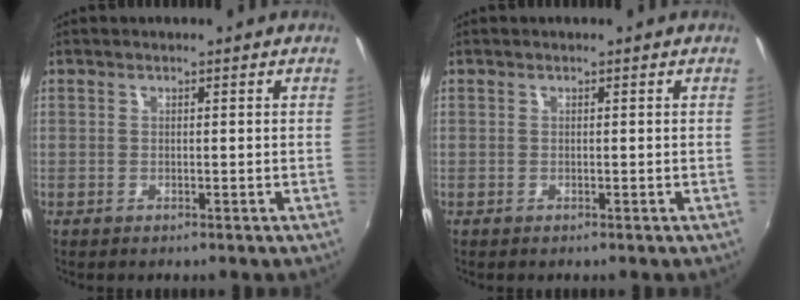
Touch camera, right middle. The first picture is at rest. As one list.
[{"total": 0.0}]